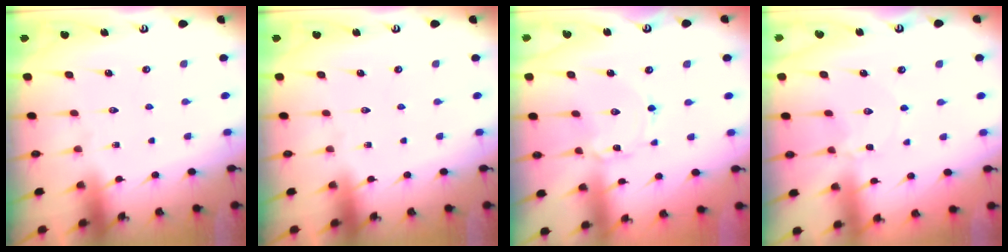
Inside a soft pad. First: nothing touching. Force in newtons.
{"total": 0.0}
{"total": 2.1, "press": 2.1, "slide": 0.1}
{"total": 1.7, "press": 1.7, "slide": 0.3}